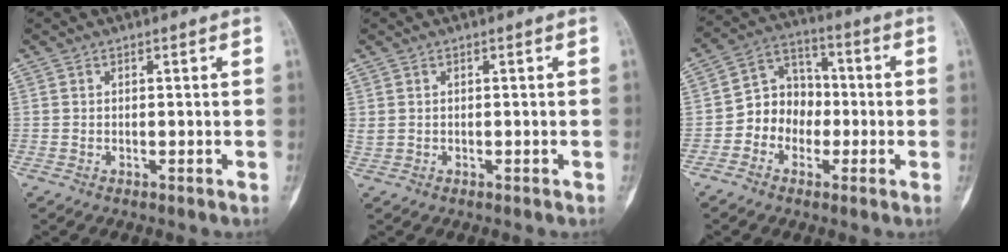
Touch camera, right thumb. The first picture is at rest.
{"total": 0.8, "force": [0.1, 0.6, 0.5], "torque": [-0.015, 0.005, 0.005]}
{"total": 9.4, "force": [-2.1, 8.0, 4.3], "torque": [-0.029, 0.040, -0.051]}